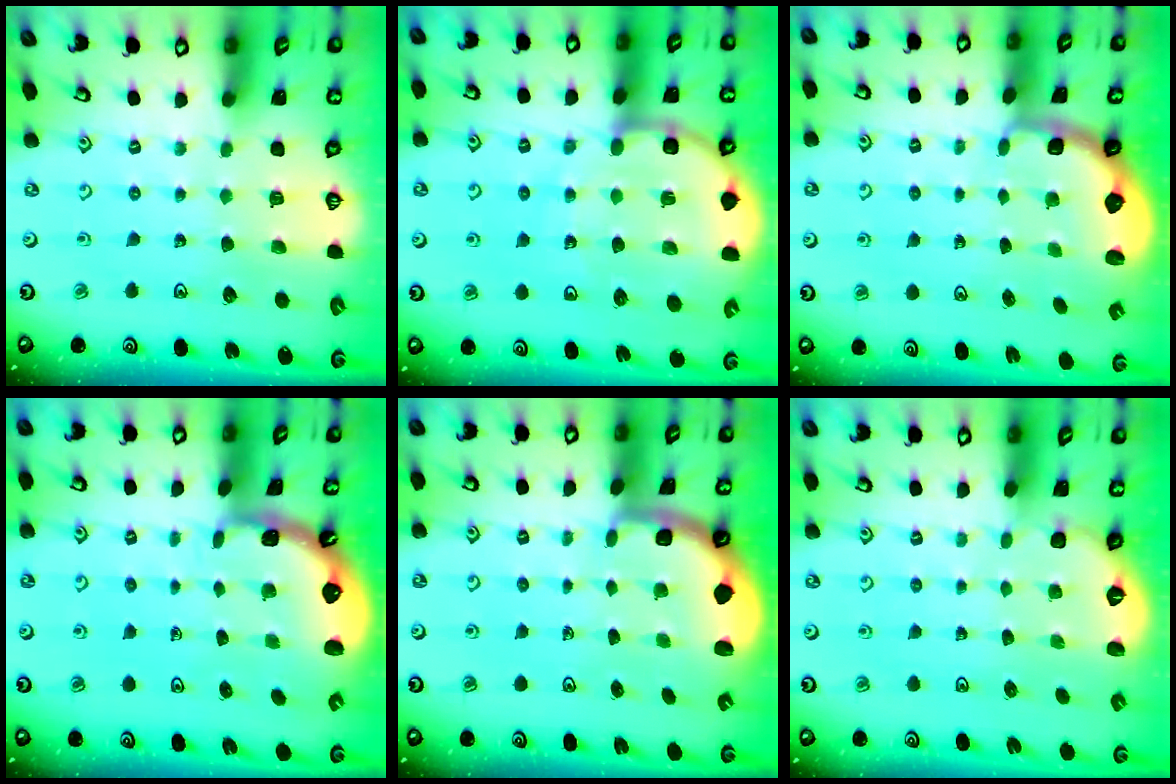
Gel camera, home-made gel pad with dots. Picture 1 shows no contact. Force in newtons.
{"total": 11.3, "press": 10.9, "slide": 3.1}
{"total": 2.6, "press": 2.1, "slide": 1.7}
{"total": 1.0, "press": 1.0, "slide": 0.2}
{"total": 1.7, "press": 1.7, "slide": 0.3}
{"total": 2.0, "press": 0.6, "slide": 1.9}